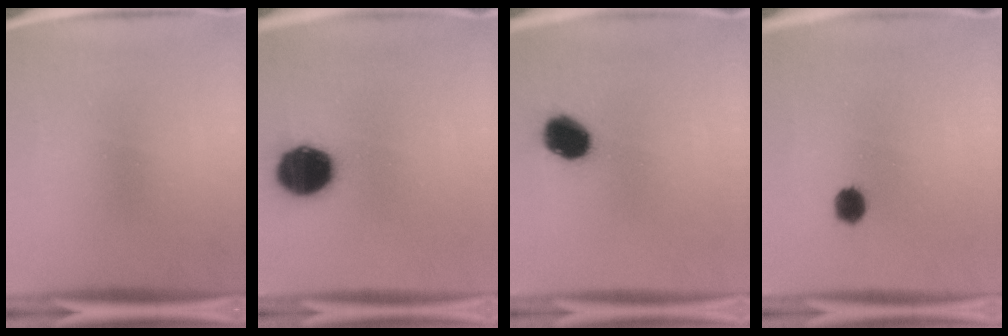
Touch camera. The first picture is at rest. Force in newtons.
{"total": 15.9}
{"total": 10.3}
{"total": 4.0}